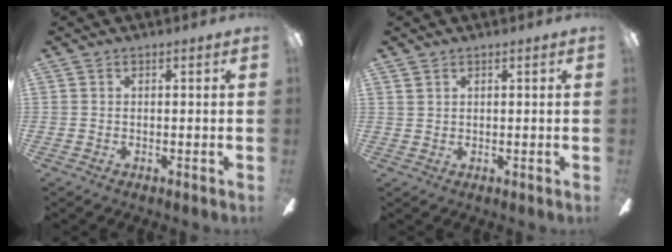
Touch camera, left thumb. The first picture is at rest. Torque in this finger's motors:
{"motor_torque": [0.33, -0.27, -0.29, 0.05, -0.01]}